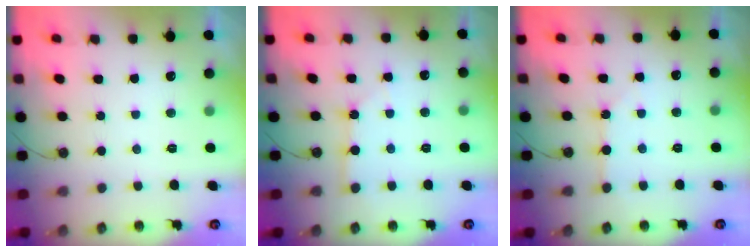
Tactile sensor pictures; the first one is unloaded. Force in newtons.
{"total": 2.2, "press": 2.2, "slide": 0.3}
{"total": 2.4, "press": 2.3, "slide": 0.4}